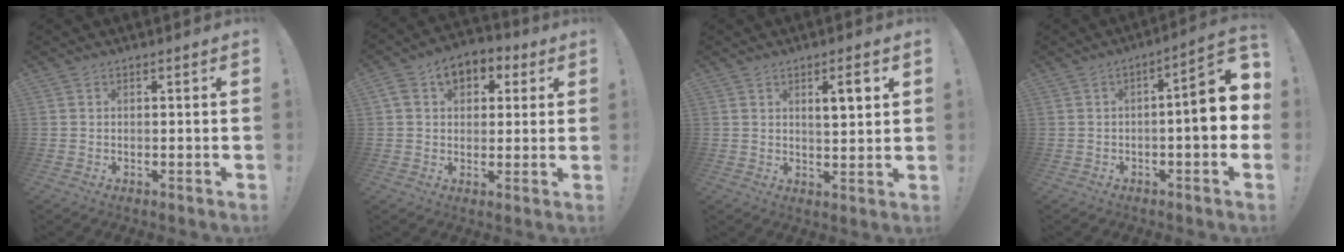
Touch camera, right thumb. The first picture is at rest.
{"total": 9.3, "force": [3.4, 6.7, 5.4], "torque": [-0.086, 0.001, 0.066]}
{"total": 5.4, "force": [2.3, 1.5, 4.7], "torque": [-0.064, -0.012, 0.031]}
{"total": 10.6, "force": [-0.3, 2.0, 10.4], "torque": [-0.138, -0.007, -0.011]}